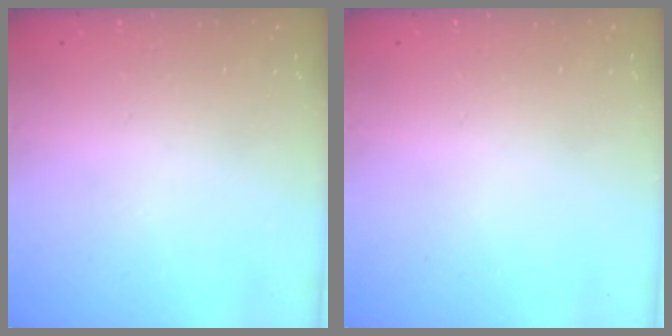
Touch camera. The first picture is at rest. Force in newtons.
{"total": 0.0}